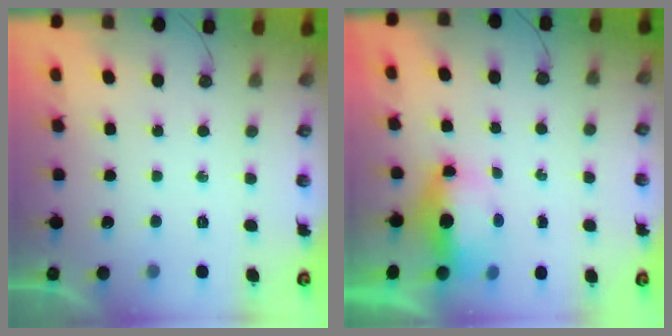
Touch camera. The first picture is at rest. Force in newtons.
{"total": 12.7, "press": 8.4, "slide": 9.5}